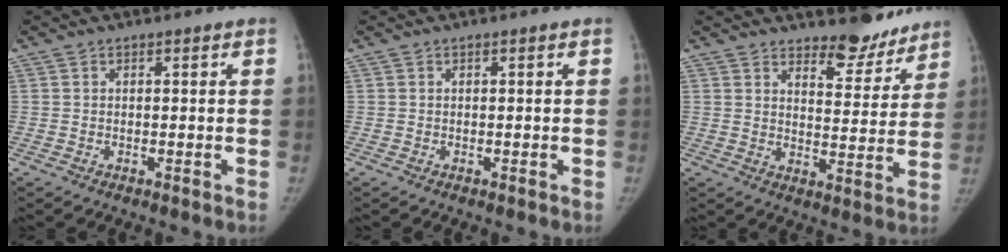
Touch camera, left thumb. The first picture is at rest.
{"total": 0.0}
{"total": 9.6, "force": [8.4, 3.5, 3.0], "torque": [-0.005, -0.072, 0.118]}